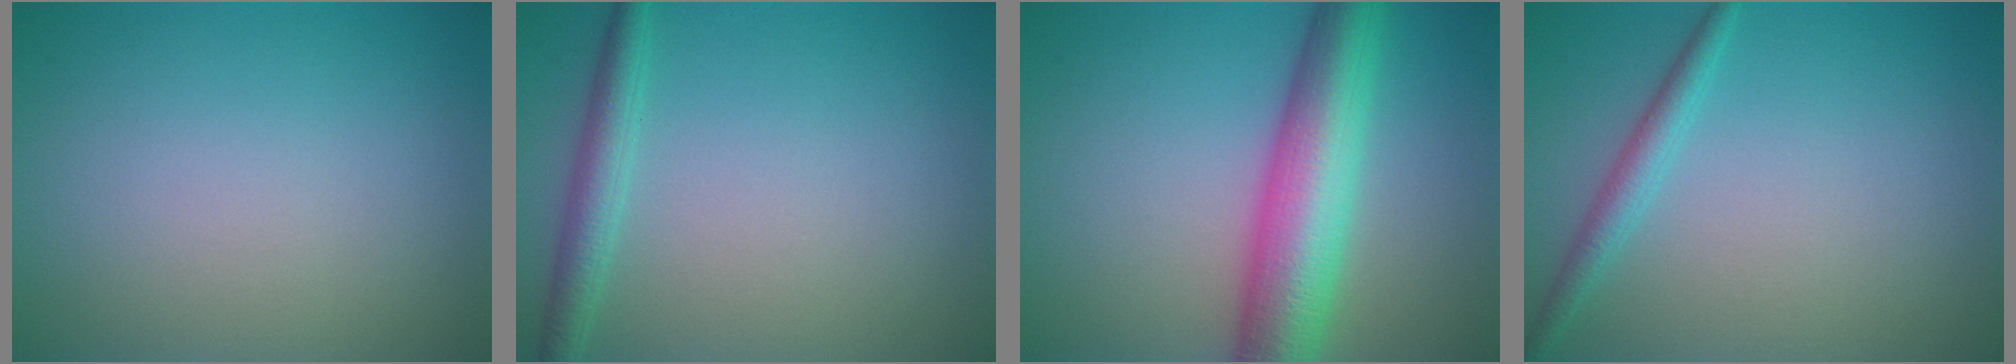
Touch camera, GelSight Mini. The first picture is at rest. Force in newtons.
{"total": 2.5, "press": 2.5, "slide": 0.1}
{"total": 8.6, "press": 8.6, "slide": 0.2}
{"total": 2.0, "press": 2.0, "slide": 0.1}